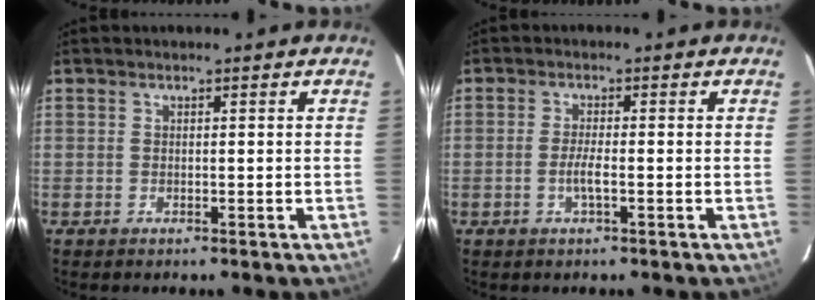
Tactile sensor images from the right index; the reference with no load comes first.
{"total": 2.4, "force": [-0.9, 0.2, 2.2], "torque": [-0.045, -0.004, -0.016]}